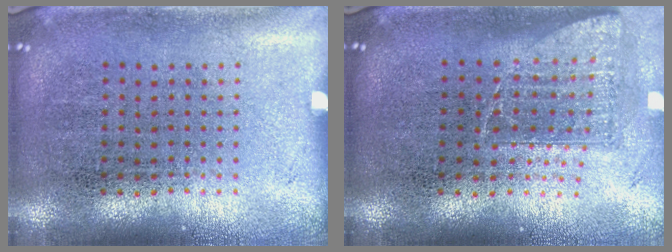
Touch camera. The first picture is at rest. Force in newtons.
{"total": 1.3, "press": 1.0, "slide": 0.8}